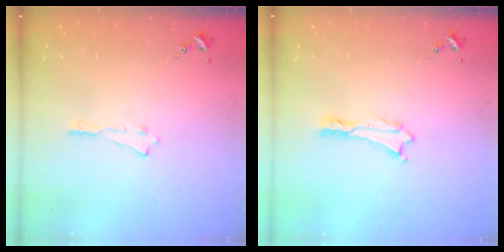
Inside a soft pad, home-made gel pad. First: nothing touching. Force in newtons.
{"total": 0.0}